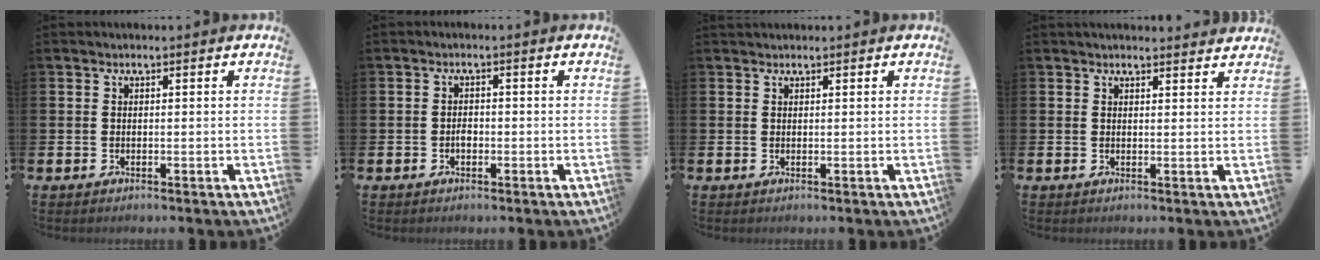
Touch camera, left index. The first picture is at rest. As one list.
[{"total": 1.4, "force": [-0.5, 0.9, 0.9], "torque": [-0.015, 0.003, -0.010]}, {"total": 0.8, "force": [0.7, 0.2, 0.0], "torque": [0.007, -0.002, 0.013]}, {"total": 2.0, "force": [1.9, 0.2, 0.0], "torque": [0.005, -0.010, 0.034]}]